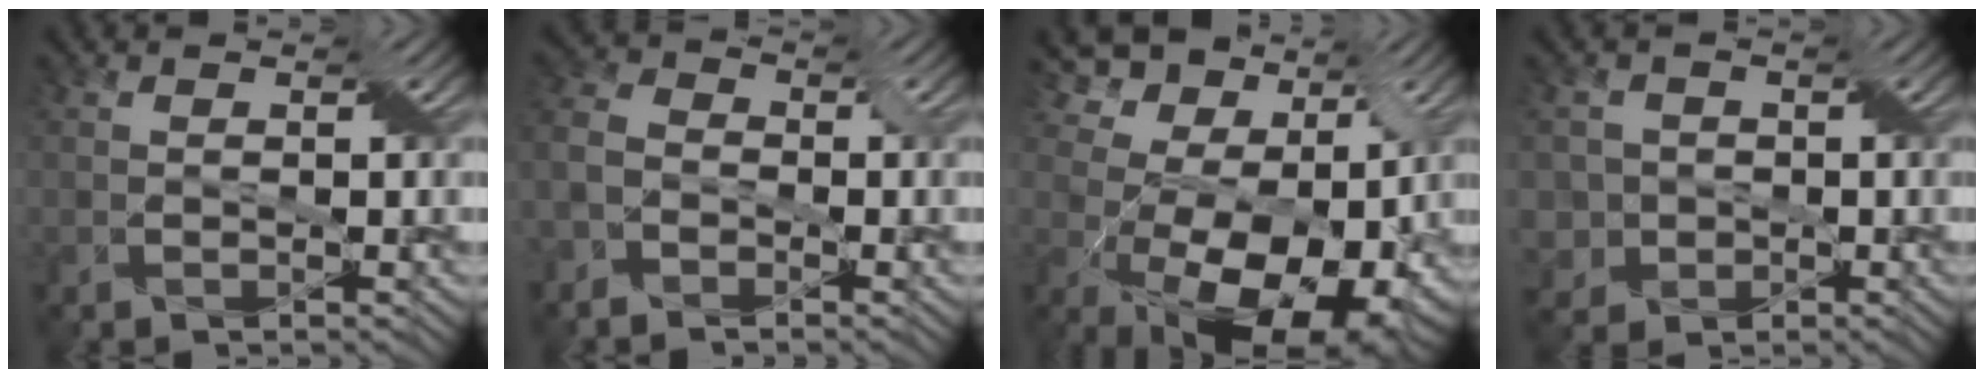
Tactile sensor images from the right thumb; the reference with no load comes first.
{"total": 4.7, "force": [-2.9, 2.8, 2.4], "torque": [-0.071, 0.000, -0.072]}
{"total": 16.8, "force": [3.3, 11.1, 12.1], "torque": [-0.228, 0.005, 0.097]}
{"total": 4.2, "force": [-0.9, 4.1, 0.5], "torque": [-0.020, 0.006, -0.035]}